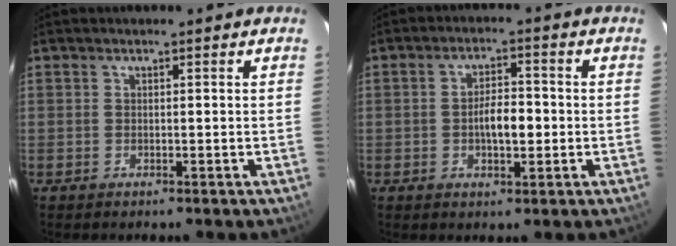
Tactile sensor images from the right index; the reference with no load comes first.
{"total": 5.5, "force": [-0.8, 2.3, 5.0], "torque": [-0.088, 0.005, -0.010]}